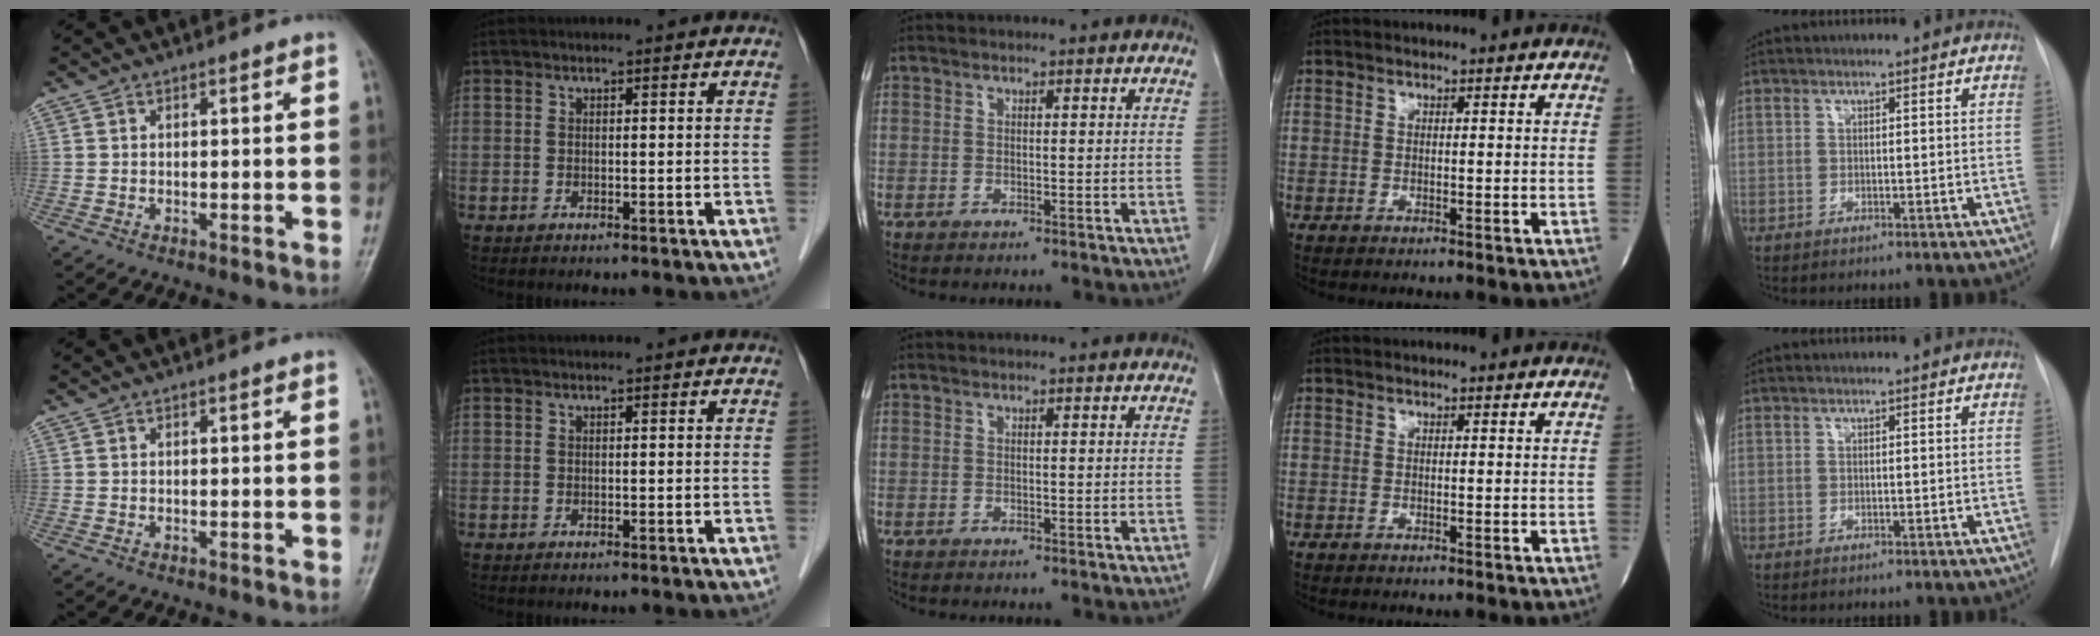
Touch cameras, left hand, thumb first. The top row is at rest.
{}